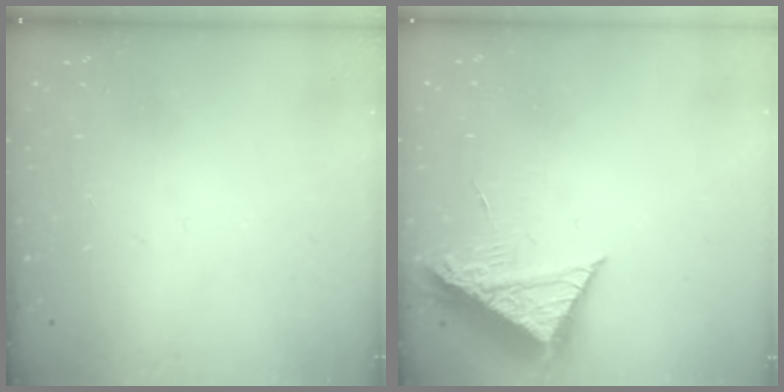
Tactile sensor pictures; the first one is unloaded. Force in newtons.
{"total": 9.4, "press": 9.4, "slide": 0.5}